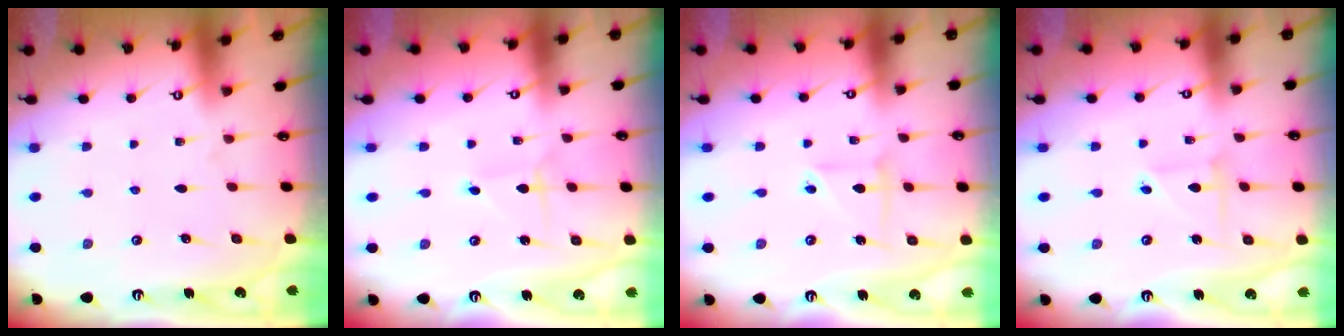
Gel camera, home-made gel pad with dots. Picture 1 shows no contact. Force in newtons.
{"total": 1.8, "press": 1.7, "slide": 0.2}
{"total": 3.8, "press": 3.7, "slide": 0.4}
{"total": 3.0, "press": 3.0, "slide": 0.3}